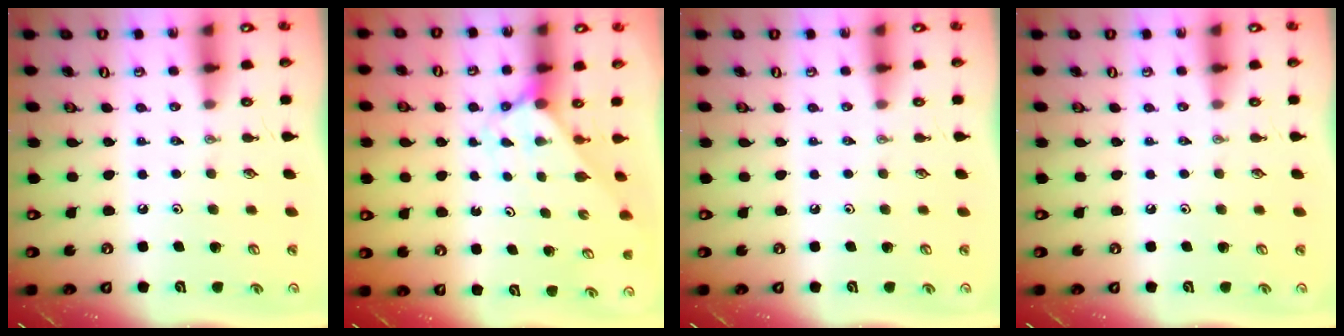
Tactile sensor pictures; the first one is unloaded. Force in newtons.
{"total": 2.1, "press": 2.1, "slide": 0.2}
{"total": 0.0}
{"total": 0.0}